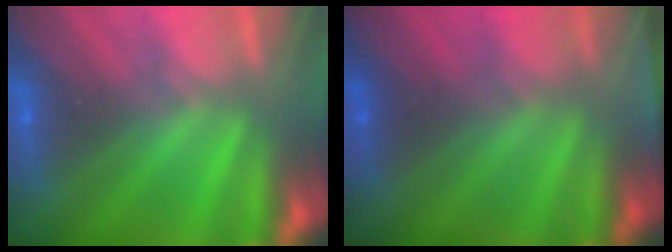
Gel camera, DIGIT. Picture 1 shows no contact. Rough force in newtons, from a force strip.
{"total": 1.9}